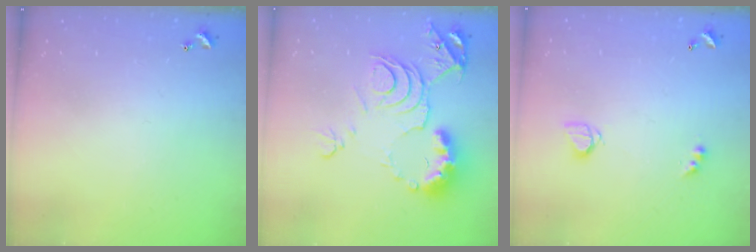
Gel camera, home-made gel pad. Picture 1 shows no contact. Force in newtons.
{"total": 13.6, "press": 13.5, "slide": 1.4}
{"total": 3.4, "press": 3.3, "slide": 0.4}